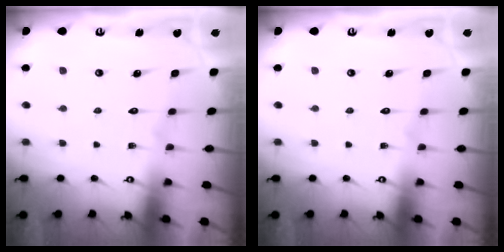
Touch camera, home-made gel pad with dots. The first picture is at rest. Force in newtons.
{"total": 0.0}